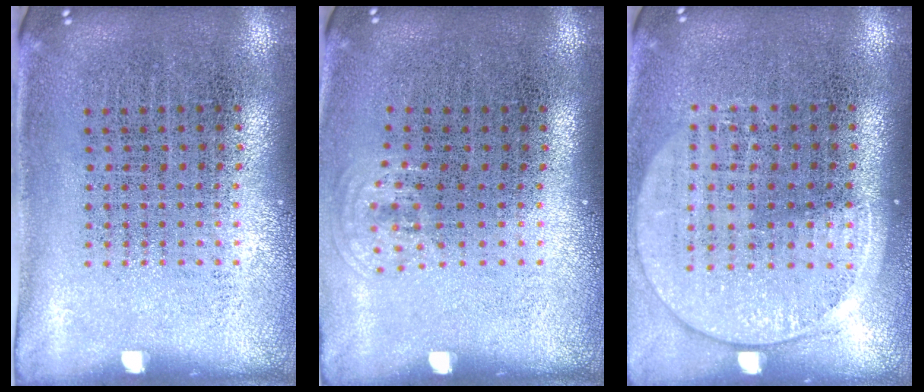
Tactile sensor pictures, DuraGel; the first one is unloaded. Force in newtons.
{"total": 0.7, "press": 0.5, "slide": 0.4}
{"total": 1.5, "press": 1.4, "slide": 0.6}